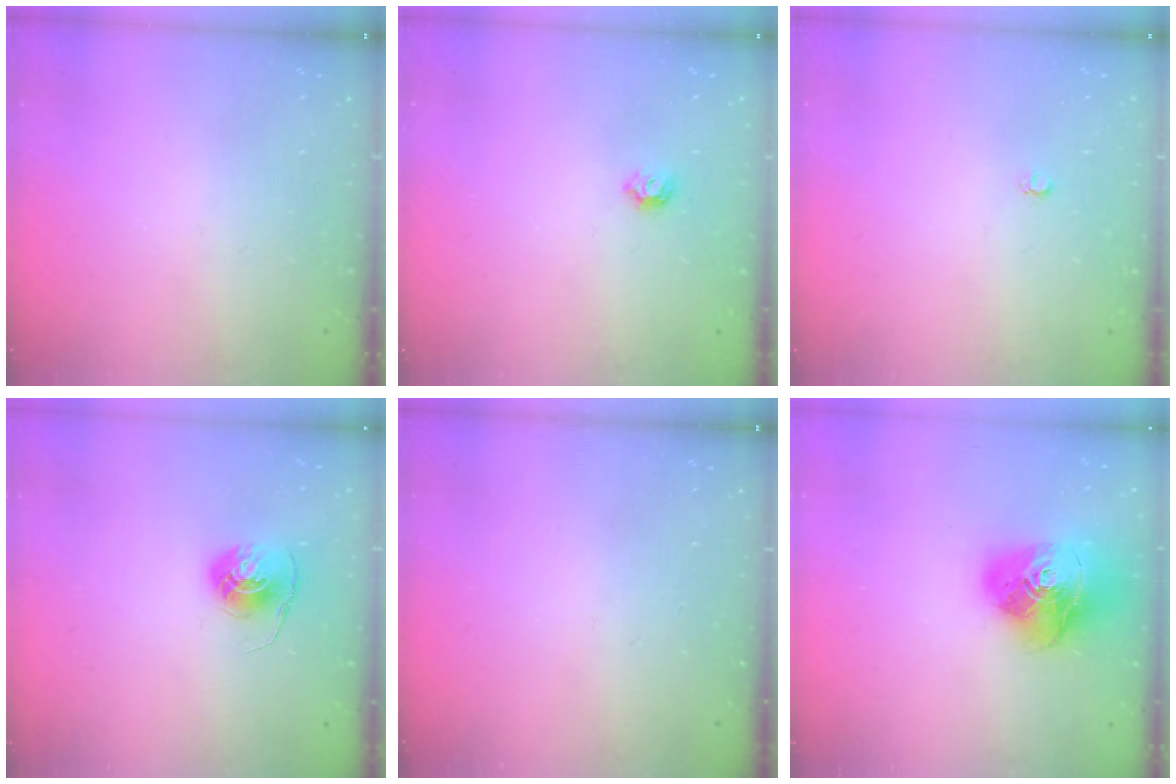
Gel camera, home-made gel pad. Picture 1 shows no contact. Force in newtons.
{"total": 5.9, "press": 5.8, "slide": 0.9}
{"total": 2.6, "press": 2.6, "slide": 0.3}
{"total": 6.0, "press": 6.0, "slide": 0.5}
{"total": 0.0}
{"total": 19.4, "press": 19.3, "slide": 2.3}